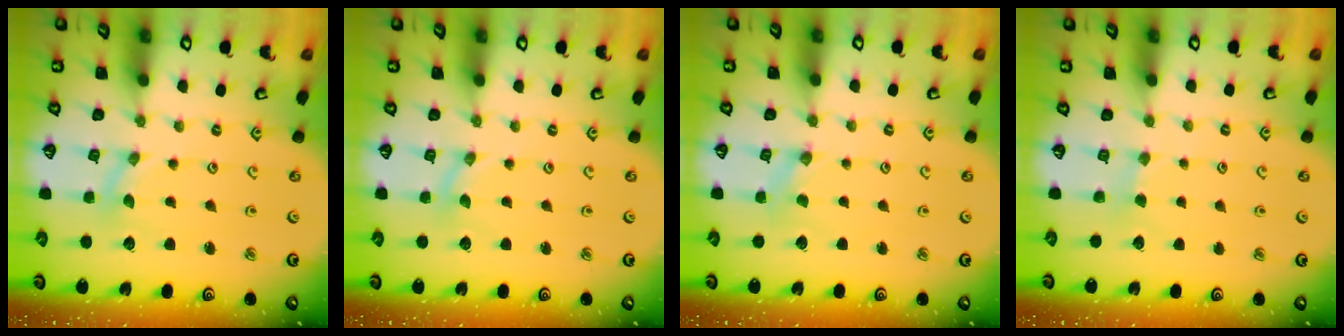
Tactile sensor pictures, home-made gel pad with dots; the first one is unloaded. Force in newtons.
{"total": 0.0}
{"total": 1.0, "press": 1.0, "slide": 0.2}
{"total": 2.0, "press": 2.0, "slide": 0.3}